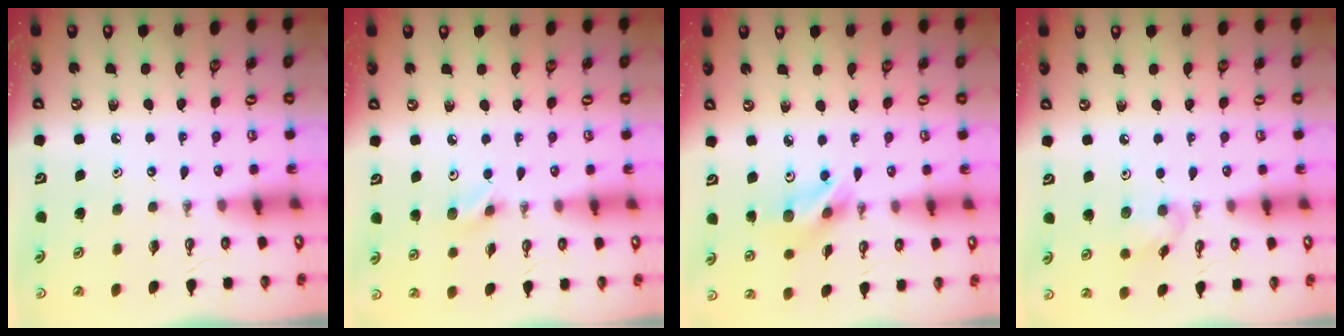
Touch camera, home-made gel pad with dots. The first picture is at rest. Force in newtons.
{"total": 4.2, "press": 4.1, "slide": 0.9}
{"total": 8.7, "press": 7.6, "slide": 4.4}
{"total": 7.8, "press": 7.8, "slide": 0.2}